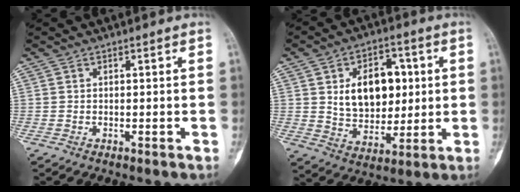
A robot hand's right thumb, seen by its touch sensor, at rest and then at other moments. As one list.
[{"total": 14.0, "force": [2.6, 9.5, 9.9], "torque": [-0.109, -0.006, 0.049]}]